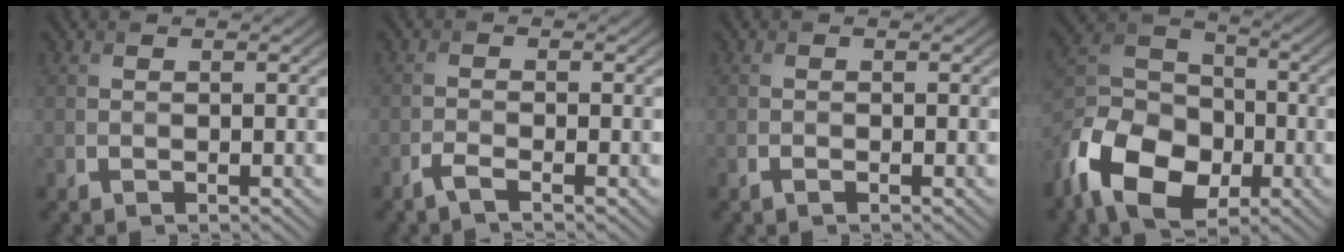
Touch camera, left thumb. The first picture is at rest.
{"total": 1.7, "force": [-1.3, 0.1, 1.1], "torque": [-0.024, 0.000, -0.034]}
{"total": 0.5, "force": [-0.4, 0.2, 0.3], "torque": [-0.005, -0.003, -0.005]}
{"total": 13.3, "force": [-6.8, 8.4, 7.8], "torque": [-0.183, -0.021, -0.151]}